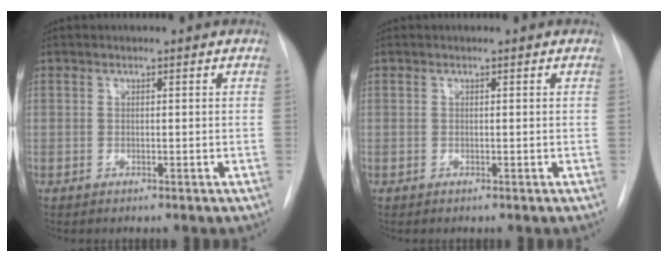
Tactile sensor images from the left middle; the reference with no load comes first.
{"total": 0.0}